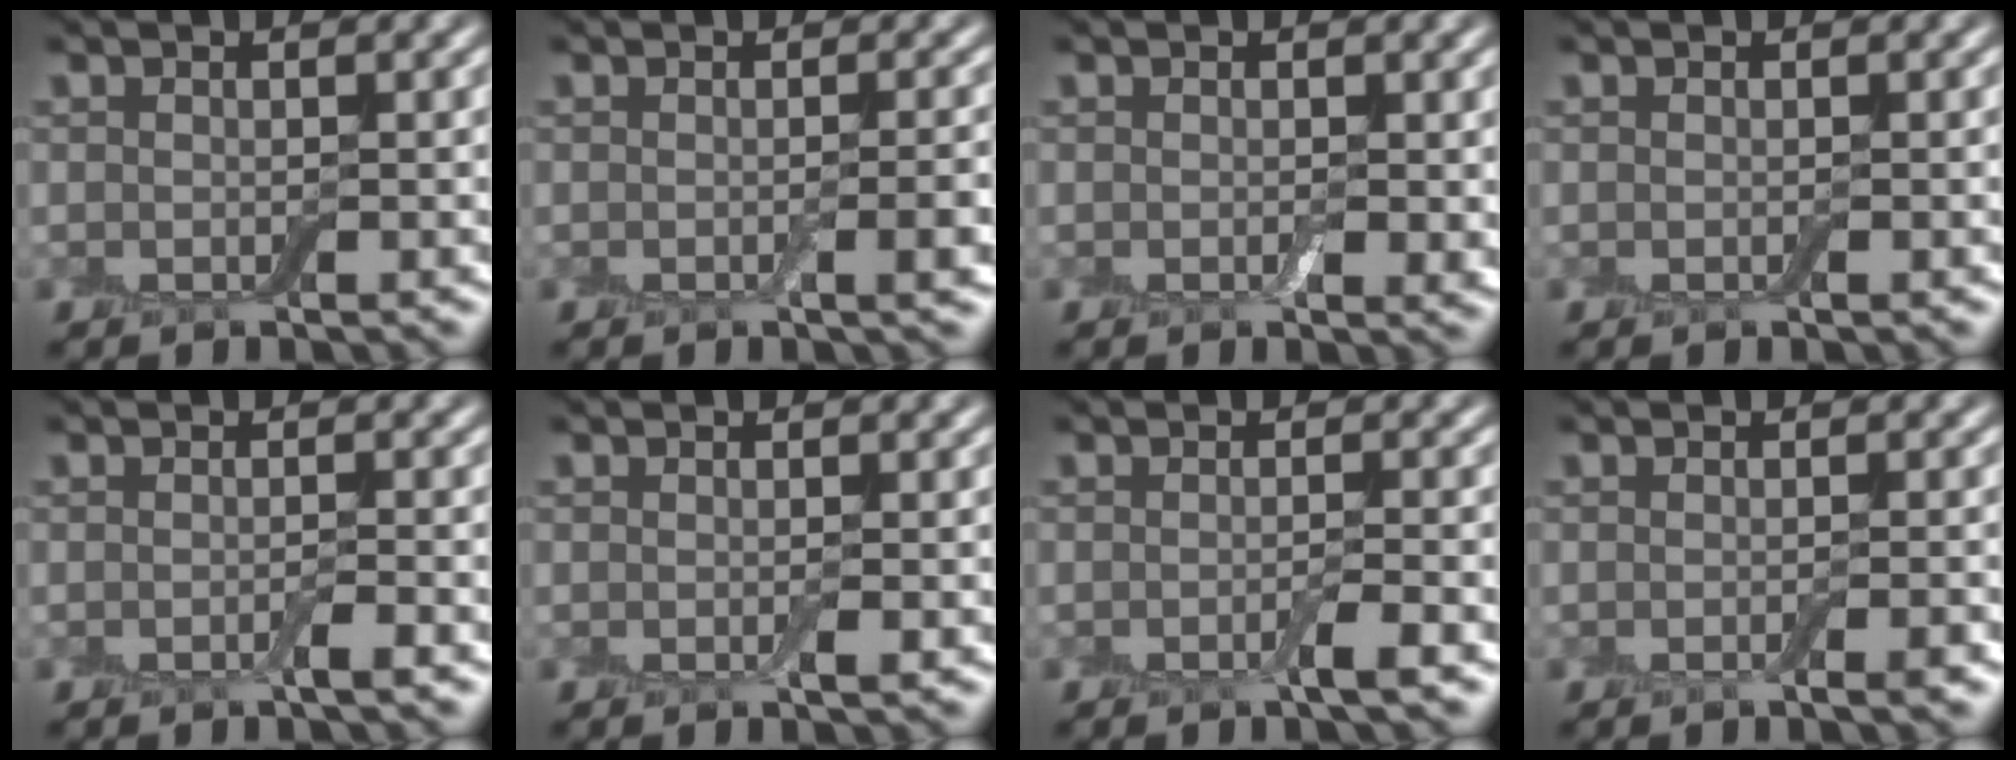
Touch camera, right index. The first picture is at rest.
{"total": 2.2, "force": [-0.4, 0.3, 2.1], "torque": [-0.029, -0.001, -0.008]}
{"total": 1.4, "force": [0.0, 0.6, 1.2], "torque": [-0.016, -0.003, -0.001]}
{"total": 0.0}
{"total": 1.2, "force": [-0.6, 0.1, 1.1], "torque": [-0.017, -0.001, -0.012]}
{"total": 0.7, "force": [-0.1, 0.1, 0.7], "torque": [-0.013, -0.003, -0.003]}
{"total": 1.8, "force": [-0.8, 0.2, 1.6], "torque": [-0.022, -0.001, -0.016]}
{"total": 1.7, "force": [-0.7, 0.4, 1.6], "torque": [-0.016, -0.001, -0.011]}